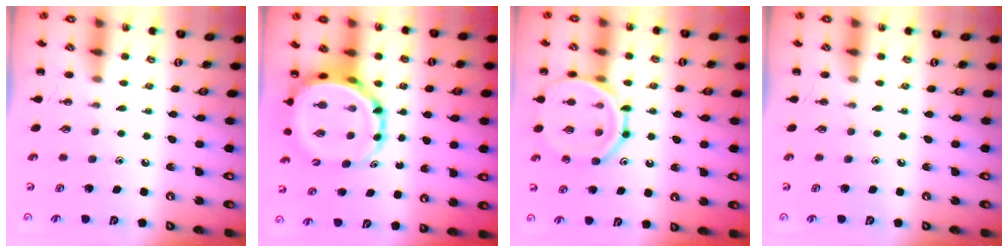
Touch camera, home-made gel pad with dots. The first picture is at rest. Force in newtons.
{"total": 8.2, "press": 7.8, "slide": 2.4}
{"total": 15.4, "press": 15.3, "slide": 2.1}
{"total": 0.0}